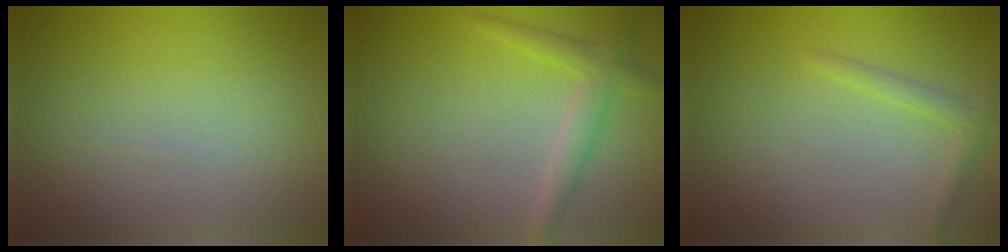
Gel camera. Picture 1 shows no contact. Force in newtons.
{"total": 2.3, "press": 2.3, "slide": 0.1}
{"total": 1.3, "press": 1.3, "slide": 0.1}